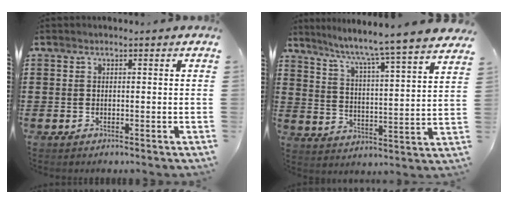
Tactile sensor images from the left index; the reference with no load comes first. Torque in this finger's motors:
{"motor_torque": [1.64, -0.50, 0.77, 0.21]}